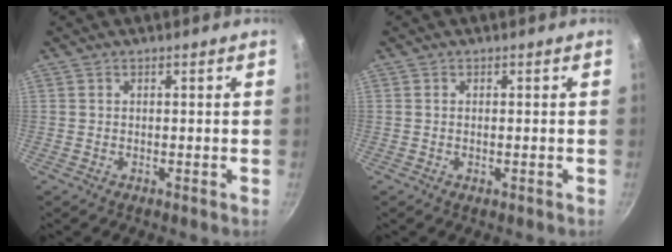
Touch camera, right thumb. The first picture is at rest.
{"total": 0.6, "force": [-0.2, 0.2, 0.5], "torque": [-0.010, 0.001, -0.003]}